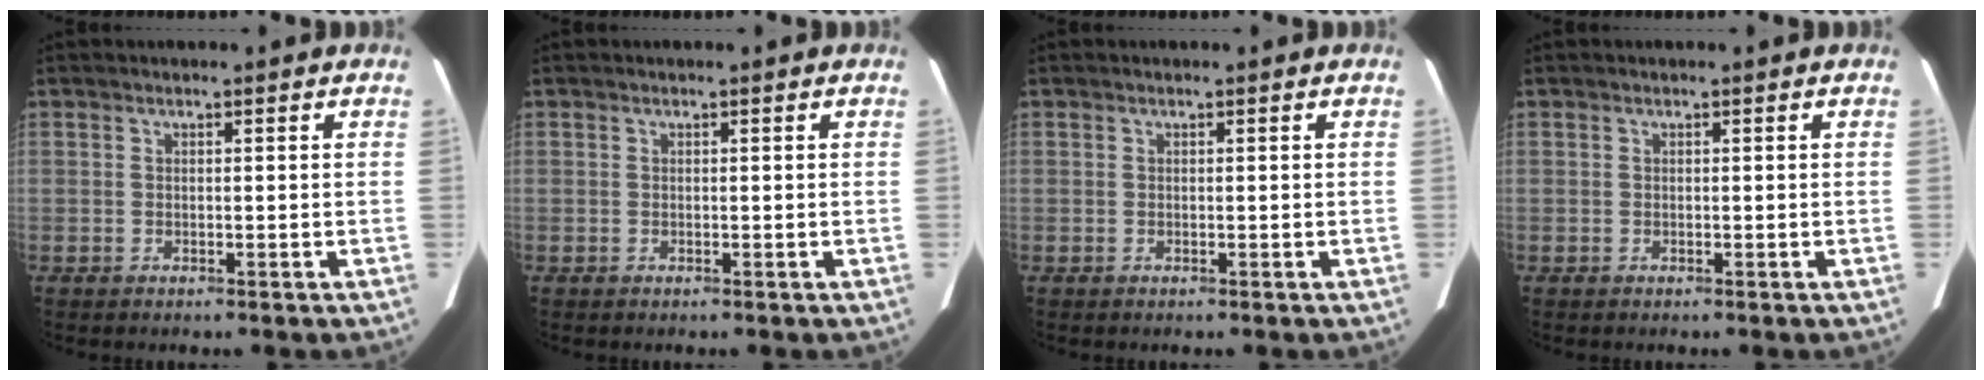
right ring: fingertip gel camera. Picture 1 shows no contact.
{"total": 0.0}
{"total": 0.0}
{"total": 0.0}